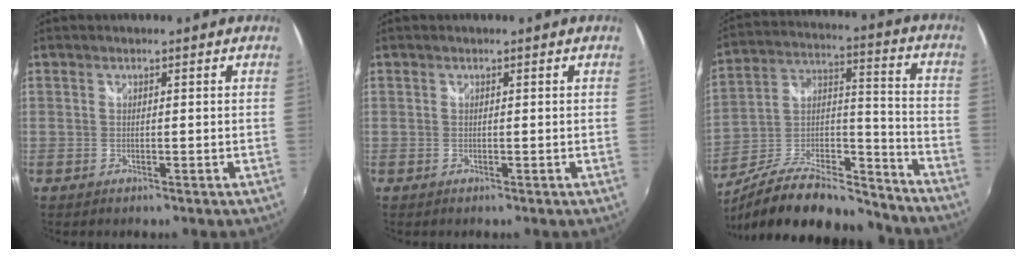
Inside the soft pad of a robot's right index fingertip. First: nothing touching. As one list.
[{"total": 0.0}, {"total": 23.4, "force": [-18.1, 7.5, 12.8], "torque": [-0.237, -0.001, -0.281]}]